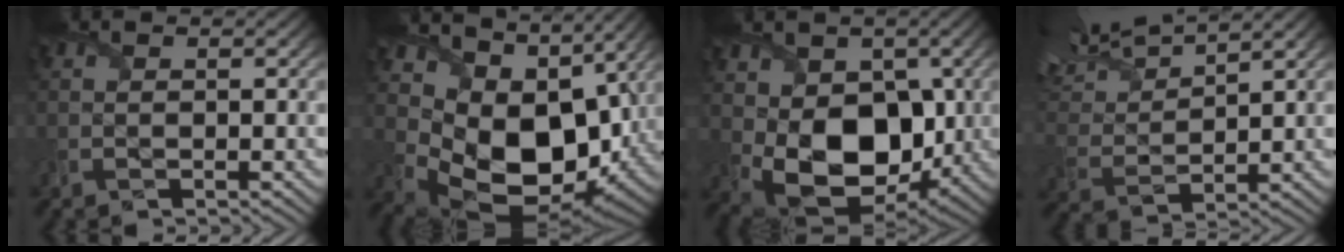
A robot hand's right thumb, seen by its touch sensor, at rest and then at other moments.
{"total": 15.0, "force": [3.5, 10.5, 10.1], "torque": [-0.209, -0.029, 0.085]}
{"total": 12.3, "force": [0.0, 8.7, 8.6], "torque": [-0.171, -0.035, 0.003]}
{"total": 11.5, "force": [9.4, 2.6, 6.1], "torque": [-0.152, 0.021, 0.160]}